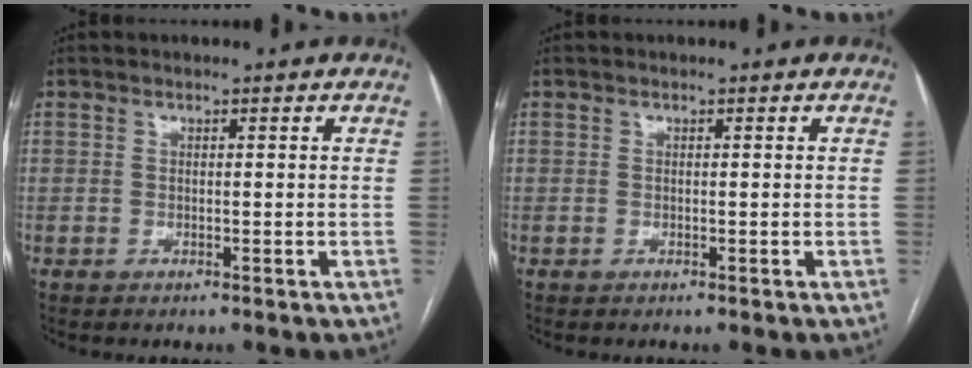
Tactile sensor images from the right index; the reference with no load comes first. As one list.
[{"total": 0.0}]